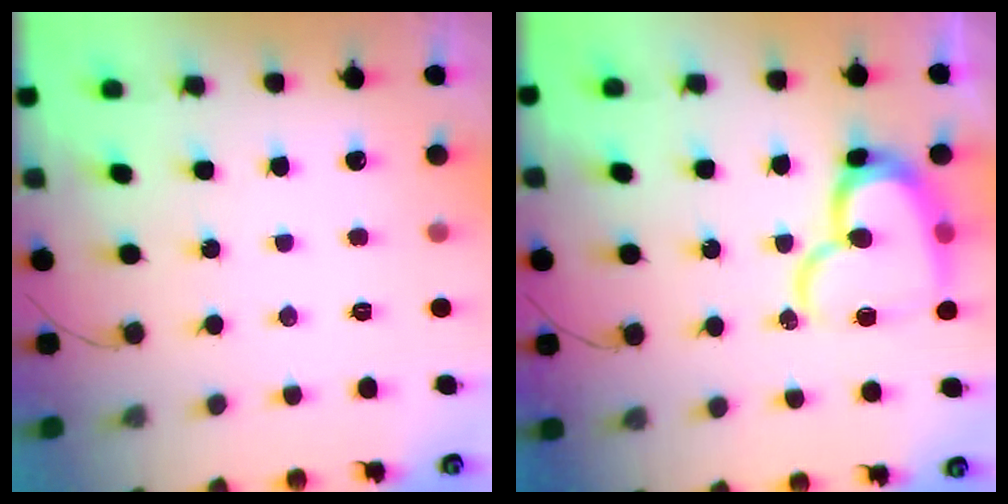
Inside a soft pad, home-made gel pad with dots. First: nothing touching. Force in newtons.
{"total": 17.0, "press": 17.0, "slide": 1.4}